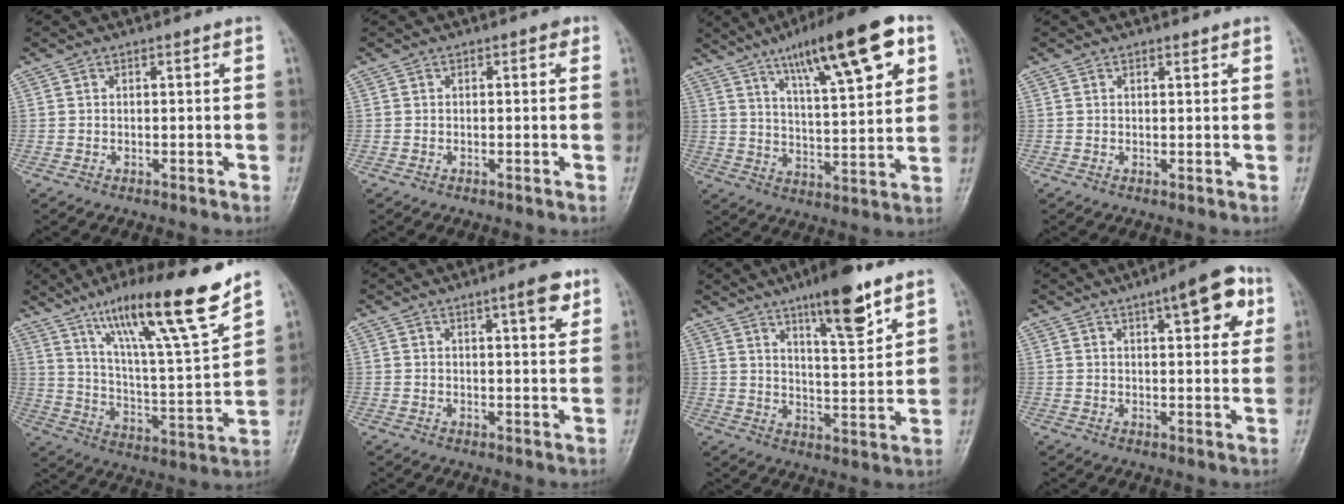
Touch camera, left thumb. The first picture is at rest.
{"total": 0.8, "force": [0.3, 0.5, 0.6], "torque": [0.001, 0.001, -0.001]}
{"total": 20.2, "force": [10.3, 5.2, 16.5], "torque": [-0.229, -0.023, 0.163]}
{"total": 1.0, "force": [0.8, 0.3, 0.3], "torque": [-0.006, -0.007, 0.012]}
{"total": 21.0, "force": [14.6, 1.8, 15.0], "torque": [-0.222, -0.070, 0.249]}
{"total": 5.7, "force": [3.4, 1.3, 4.4], "torque": [-0.054, -0.017, 0.045]}
{"total": 13.0, "force": [8.3, 2.9, 9.5], "torque": [-0.133, -0.050, 0.135]}
{"total": 10.3, "force": [4.9, 3.4, 8.4], "torque": [-0.086, -0.011, 0.060]}